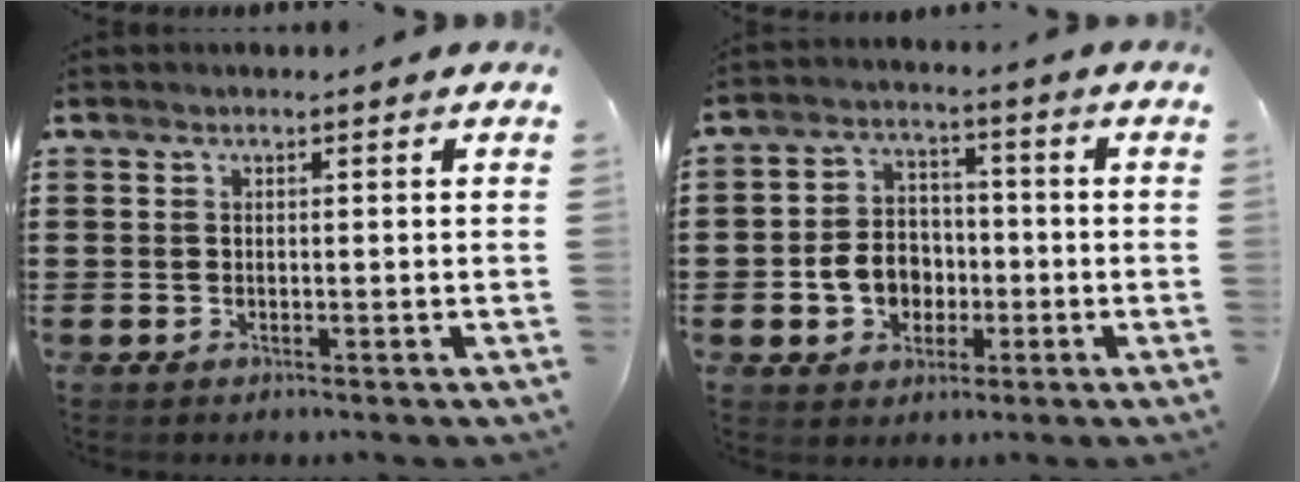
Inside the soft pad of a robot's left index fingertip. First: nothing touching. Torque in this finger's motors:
{"motor_torque": [1.22, 0.92, 0.46, 0.09]}